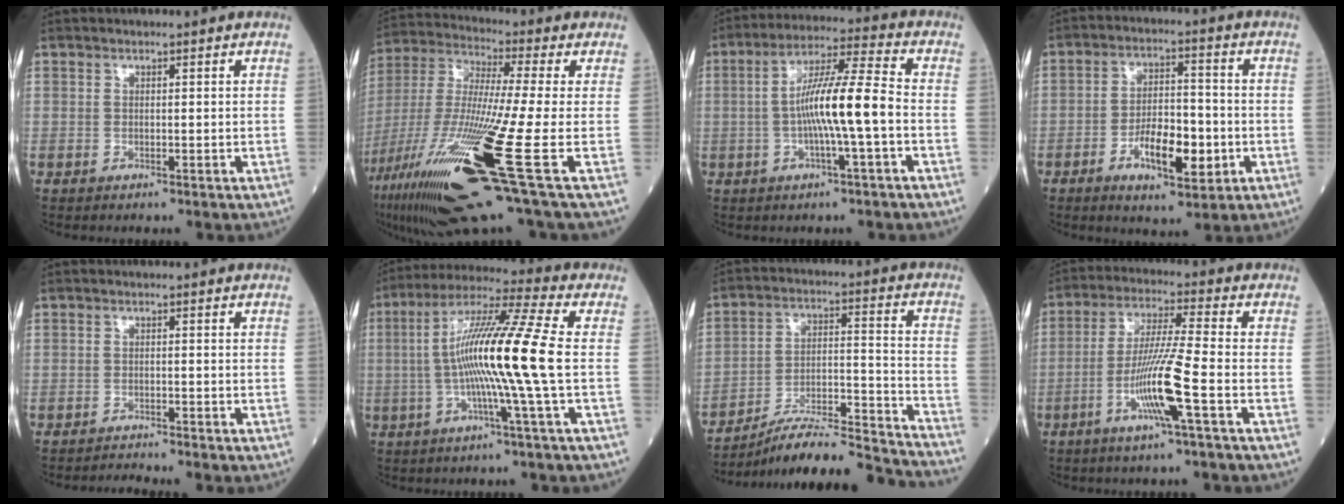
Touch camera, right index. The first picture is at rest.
{"total": 26.3, "force": [-10.0, 1.4, 24.2], "torque": [-0.475, -0.058, -0.179]}
{"total": 10.9, "force": [-1.6, 0.0, 10.8], "torque": [-0.192, 0.013, -0.038]}
{"total": 9.5, "force": [-3.2, 3.4, 8.3], "torque": [-0.145, 0.003, -0.053]}
{"total": 1.4, "force": [-1.3, -0.5, -0.4], "torque": [0.012, -0.006, -0.020]}
{"total": 15.3, "force": [-0.9, -2.0, 15.2], "torque": [-0.272, 0.003, -0.029]}
{"total": 20.8, "force": [-19.6, -0.4, 7.0], "torque": [-0.088, 0.014, -0.298]}
{"total": 10.5, "force": [-3.8, -0.9, 9.8], "torque": [-0.193, -0.010, -0.076]}